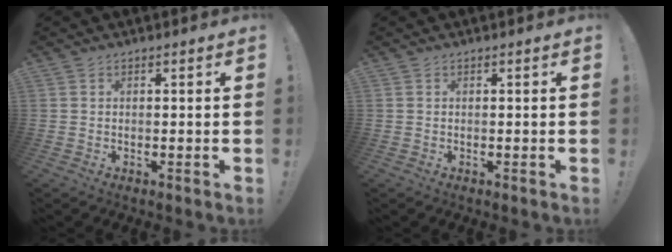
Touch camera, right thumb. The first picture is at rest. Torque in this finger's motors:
{"motor_torque": [0.00, 0.00, 0.10, -0.10, 0.01]}